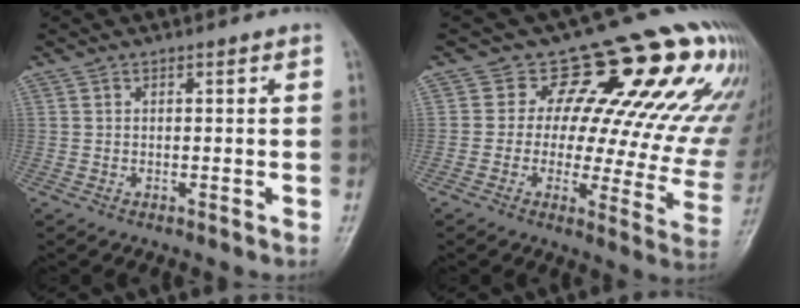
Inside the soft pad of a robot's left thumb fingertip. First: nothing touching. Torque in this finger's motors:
{"motor_torque": [1.26, 1.43, -0.09, -0.27, 0.02]}